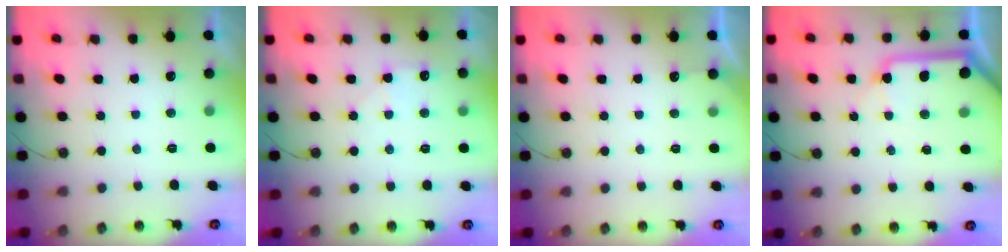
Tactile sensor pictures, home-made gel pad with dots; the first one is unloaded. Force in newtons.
{"total": 7.1, "press": 7.0, "slide": 0.9}
{"total": 2.3, "press": 2.3, "slide": 0.3}
{"total": 11.9, "press": 11.8, "slide": 1.6}